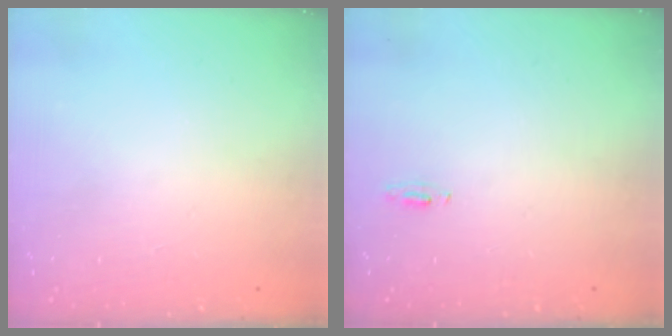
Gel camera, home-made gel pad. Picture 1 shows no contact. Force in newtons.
{"total": 3.8, "press": 2.8, "slide": 2.6}